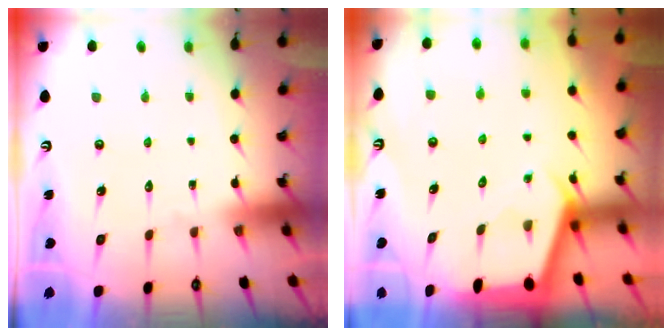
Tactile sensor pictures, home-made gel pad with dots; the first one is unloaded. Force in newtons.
{"total": 2.4, "press": 2.4, "slide": 0.3}